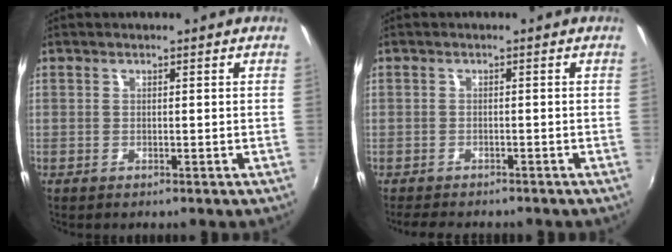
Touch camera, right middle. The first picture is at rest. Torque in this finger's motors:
{"motor_torque": [-0.19, -0.17, -0.53, -0.21]}